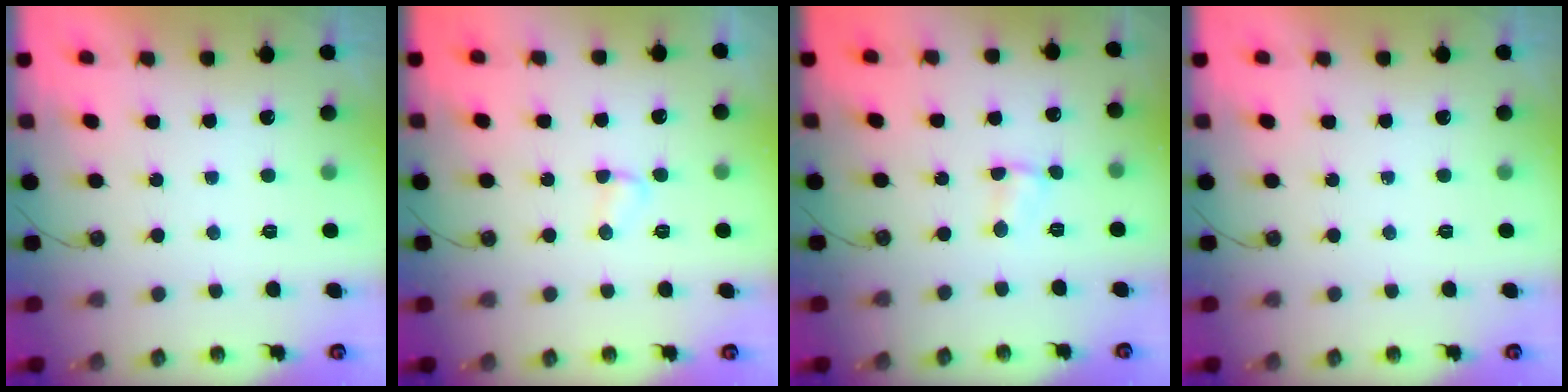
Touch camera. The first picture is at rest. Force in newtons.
{"total": 2.4, "press": 2.4, "slide": 0.3}
{"total": 1.7, "press": 1.7, "slide": 0.2}
{"total": 0.0}